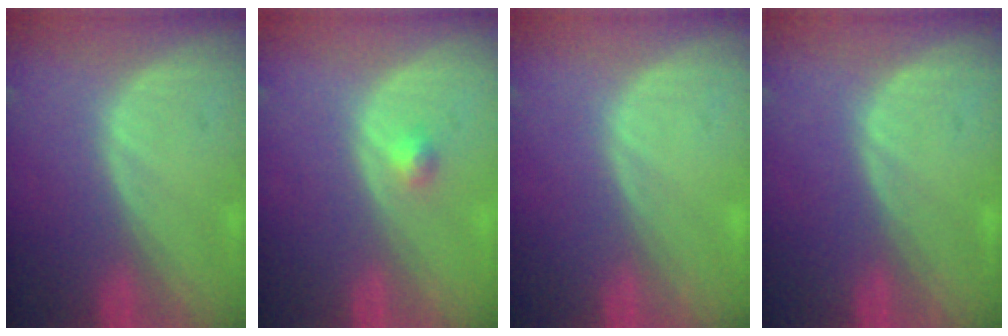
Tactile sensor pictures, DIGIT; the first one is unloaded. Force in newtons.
{"total": 1.5, "press": 1.3, "slide": 0.8}
{"total": 0.0}
{"total": 0.0}